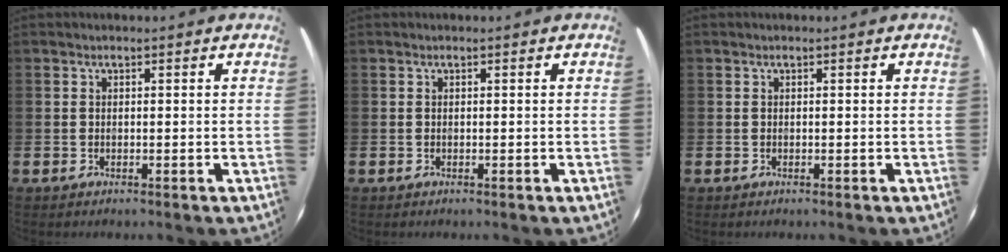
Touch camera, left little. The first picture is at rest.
{"total": 0.0}
{"total": 0.0}